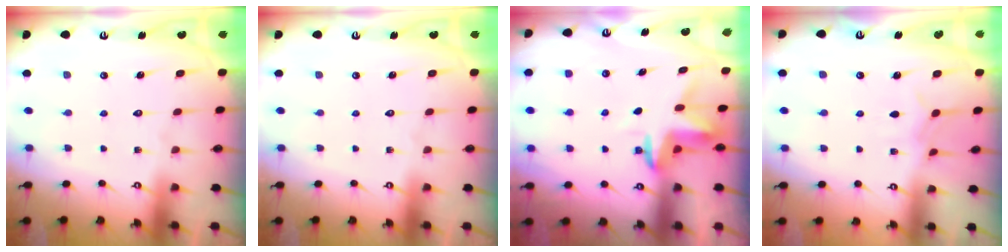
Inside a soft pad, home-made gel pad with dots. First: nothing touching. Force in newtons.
{"total": 0.0}
{"total": 3.5, "press": 3.5, "slide": 0.2}
{"total": 3.7, "press": 3.7, "slide": 0.2}